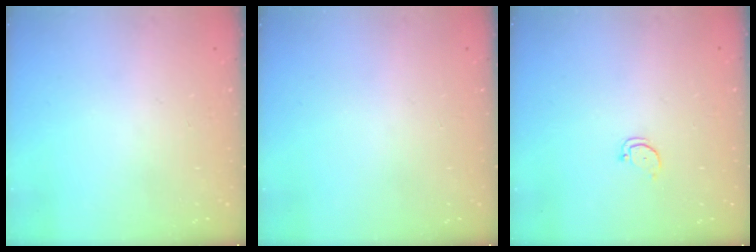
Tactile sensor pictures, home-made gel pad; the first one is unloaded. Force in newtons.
{"total": 0.0}
{"total": 2.2, "press": 2.2, "slide": 0.2}